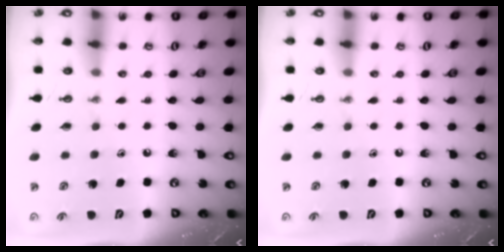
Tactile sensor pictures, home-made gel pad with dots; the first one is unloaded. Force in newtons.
{"total": 0.0}